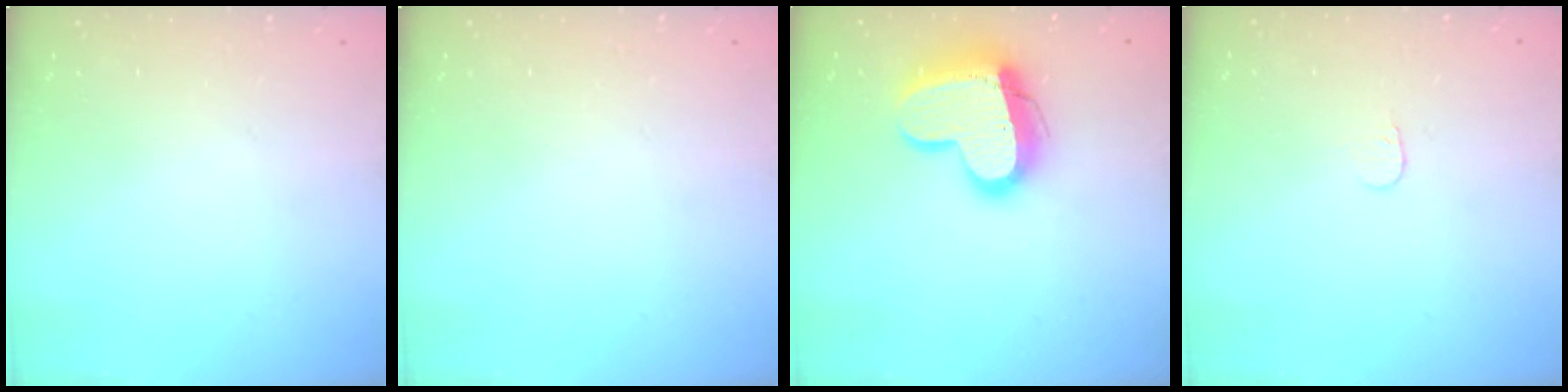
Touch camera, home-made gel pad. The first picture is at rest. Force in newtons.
{"total": 0.0}
{"total": 16.7, "press": 16.7, "slide": 1.1}
{"total": 3.6, "press": 3.6, "slide": 0.3}